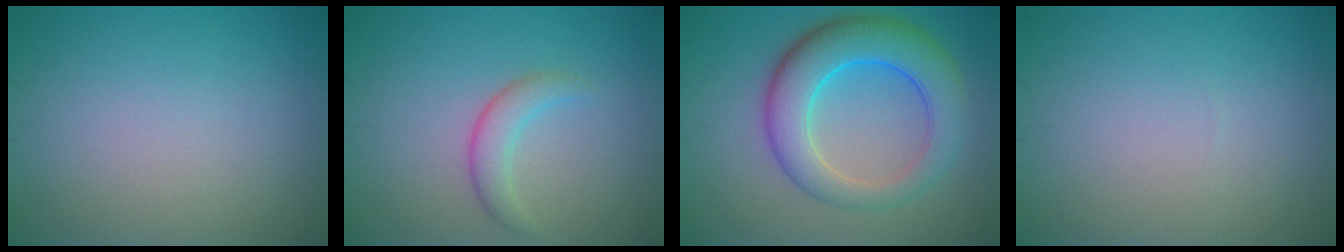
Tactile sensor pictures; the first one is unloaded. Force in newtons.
{"total": 2.4, "press": 2.4, "slide": 0.1}
{"total": 8.0, "press": 8.0, "slide": 0.2}
{"total": 0.0}